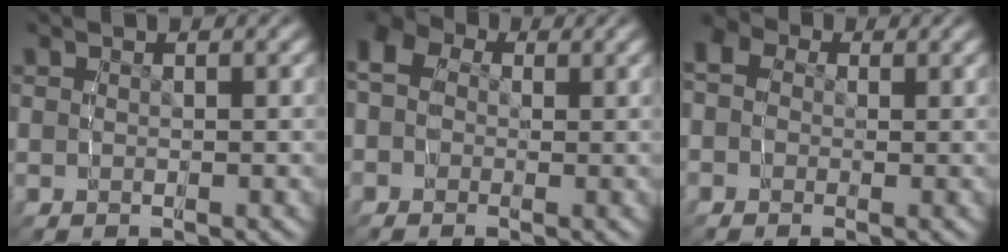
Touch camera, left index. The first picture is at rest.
{"total": 6.4, "force": [1.3, 5.5, 2.9], "torque": [-0.049, 0.010, -0.001]}
{"total": 4.7, "force": [0.7, 4.3, 1.8], "torque": [-0.029, 0.009, -0.010]}